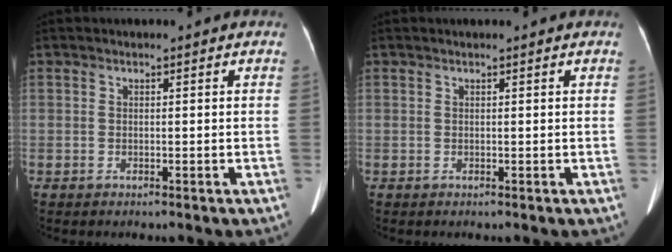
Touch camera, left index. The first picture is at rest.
{"total": 1.3, "force": [1.2, 0.0, 0.6], "torque": [-0.009, 0.016, 0.019]}